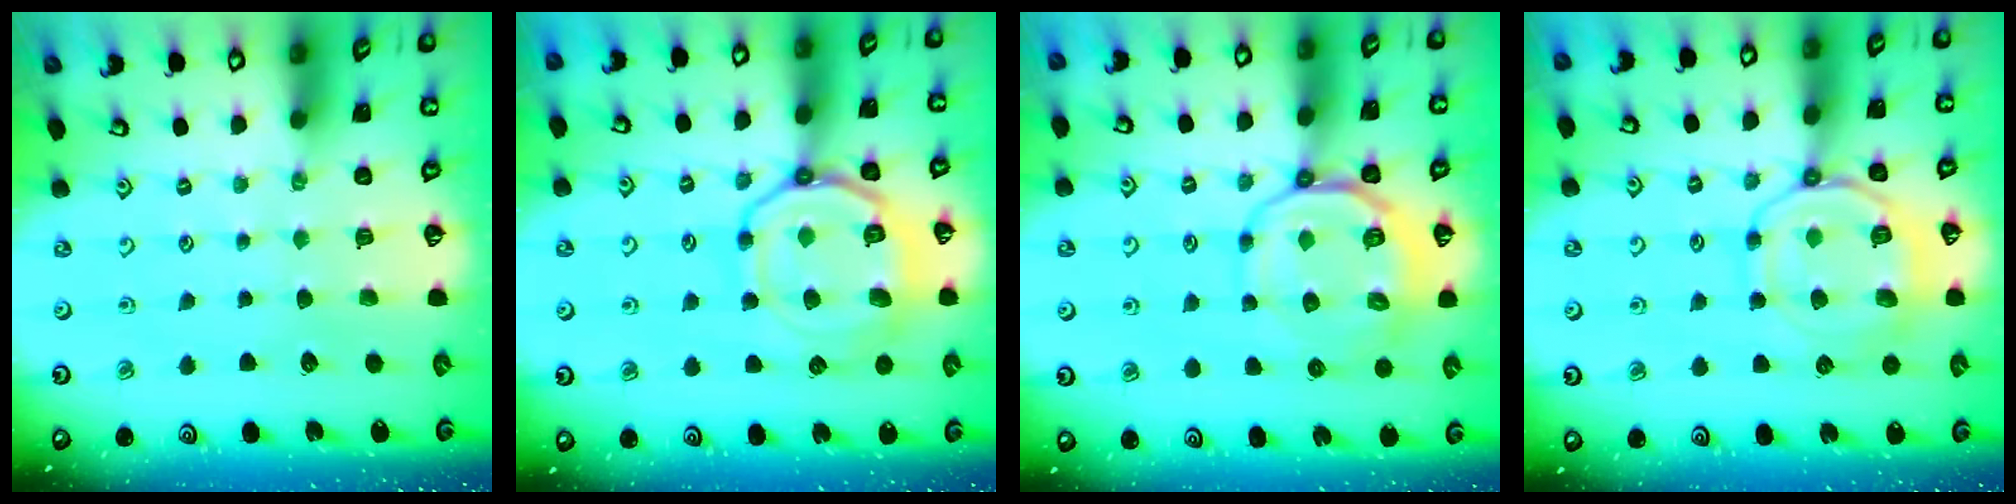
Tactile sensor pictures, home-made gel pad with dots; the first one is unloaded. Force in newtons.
{"total": 17.0, "press": 17.0, "slide": 1.6}
{"total": 11.9, "press": 11.7, "slide": 2.4}
{"total": 12.3, "press": 12.3, "slide": 1.4}